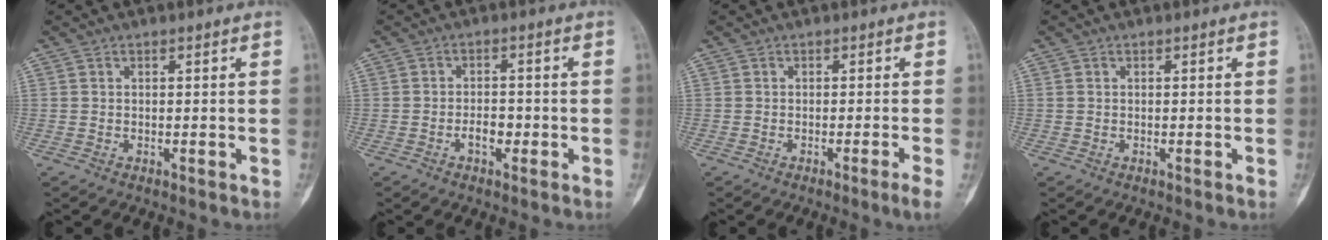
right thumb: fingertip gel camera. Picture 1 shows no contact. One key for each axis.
{"total": 3.0, "fx": -1.2, "fy": 1.6, "fz": 2.2, "tx": -0.030, "ty": 0.010, "tz": -0.020}
{"total": 2.3, "fx": -1.2, "fy": -0.7, "fz": 1.9, "tx": -0.040, "ty": -0.002, "tz": -0.019}
{"total": 0.0}